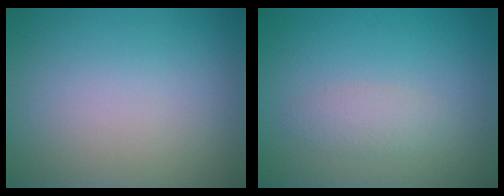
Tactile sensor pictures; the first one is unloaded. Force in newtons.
{"total": 1.6, "press": 1.6, "slide": 0.1}